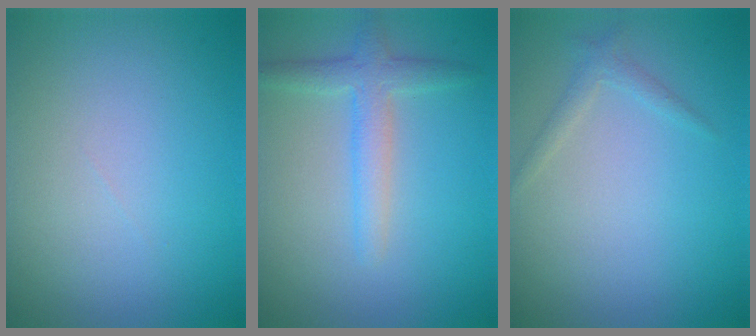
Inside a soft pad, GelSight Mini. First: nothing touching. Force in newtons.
{"total": 2.8, "press": 2.8, "slide": 0.1}
{"total": 1.1, "press": 1.1, "slide": 0.1}